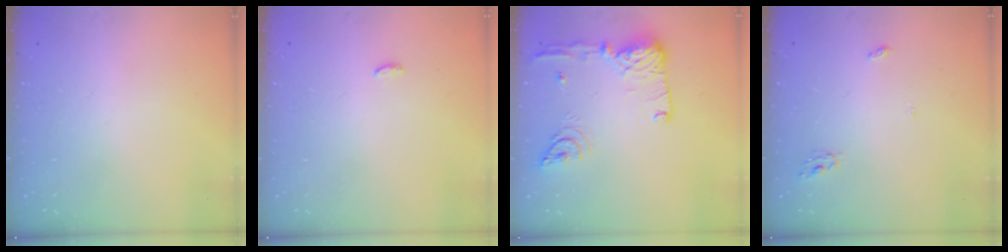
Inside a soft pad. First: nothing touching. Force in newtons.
{"total": 3.4, "press": 3.3, "slide": 1.0}
{"total": 16.7, "press": 16.5, "slide": 2.8}
{"total": 2.8, "press": 2.8, "slide": 0.2}